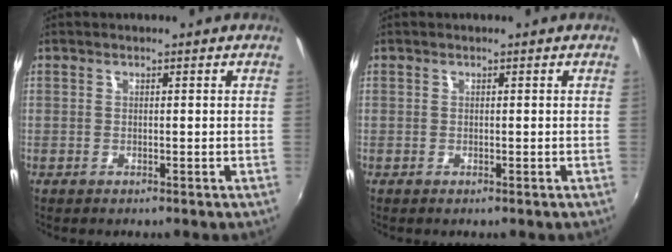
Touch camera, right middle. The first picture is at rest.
{"total": 0.0}